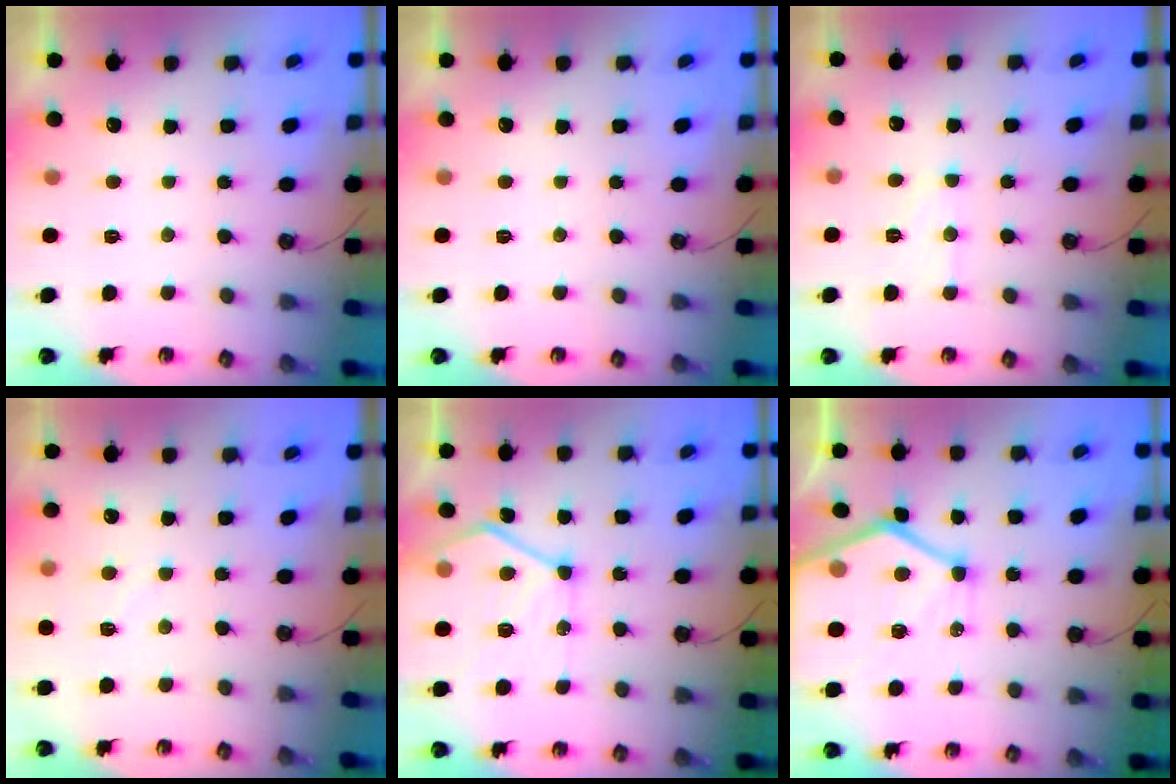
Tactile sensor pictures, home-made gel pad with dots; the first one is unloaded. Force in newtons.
{"total": 0.0}
{"total": 7.6, "press": 7.6, "slide": 0.3}
{"total": 5.3, "press": 5.2, "slide": 0.6}
{"total": 16.5, "press": 16.4, "slide": 1.4}
{"total": 19.8, "press": 19.7, "slide": 2.2}